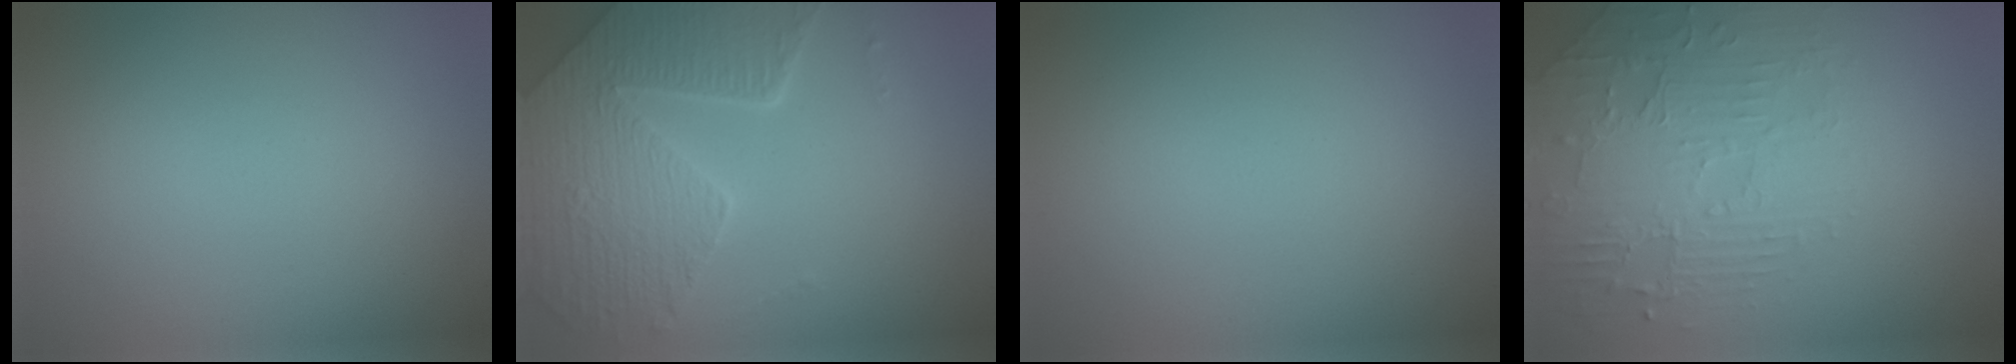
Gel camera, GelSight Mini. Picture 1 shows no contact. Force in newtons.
{"total": 6.9, "press": 5.3, "slide": 4.4}
{"total": 0.0}
{"total": 2.8, "press": 2.5, "slide": 1.4}